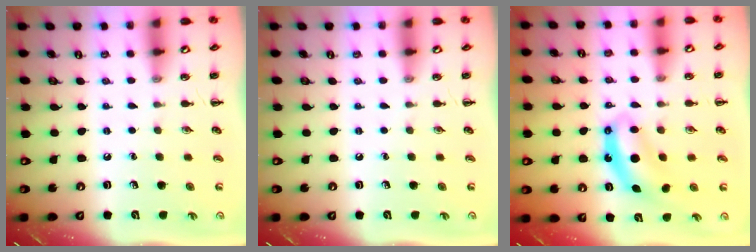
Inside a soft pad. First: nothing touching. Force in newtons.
{"total": 0.0}
{"total": 6.8, "press": 6.7, "slide": 0.5}